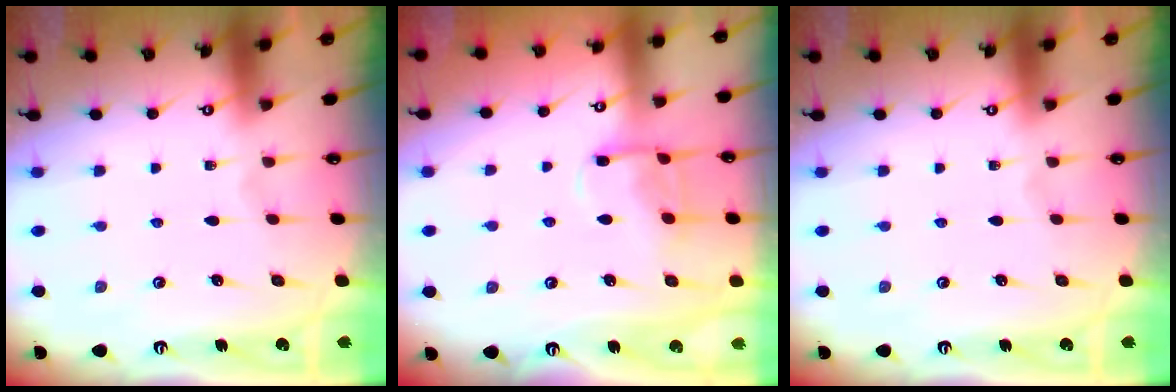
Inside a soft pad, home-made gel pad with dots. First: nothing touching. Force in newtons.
{"total": 9.2, "press": 9.2, "slide": 0.9}
{"total": 0.0}